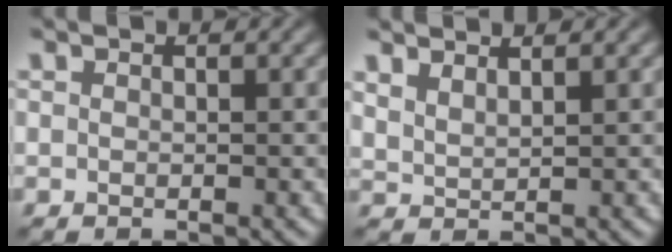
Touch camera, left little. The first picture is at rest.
{"total": 1.6, "force": [1.6, -0.1, 0.4], "torque": [-0.015, 0.006, 0.038]}